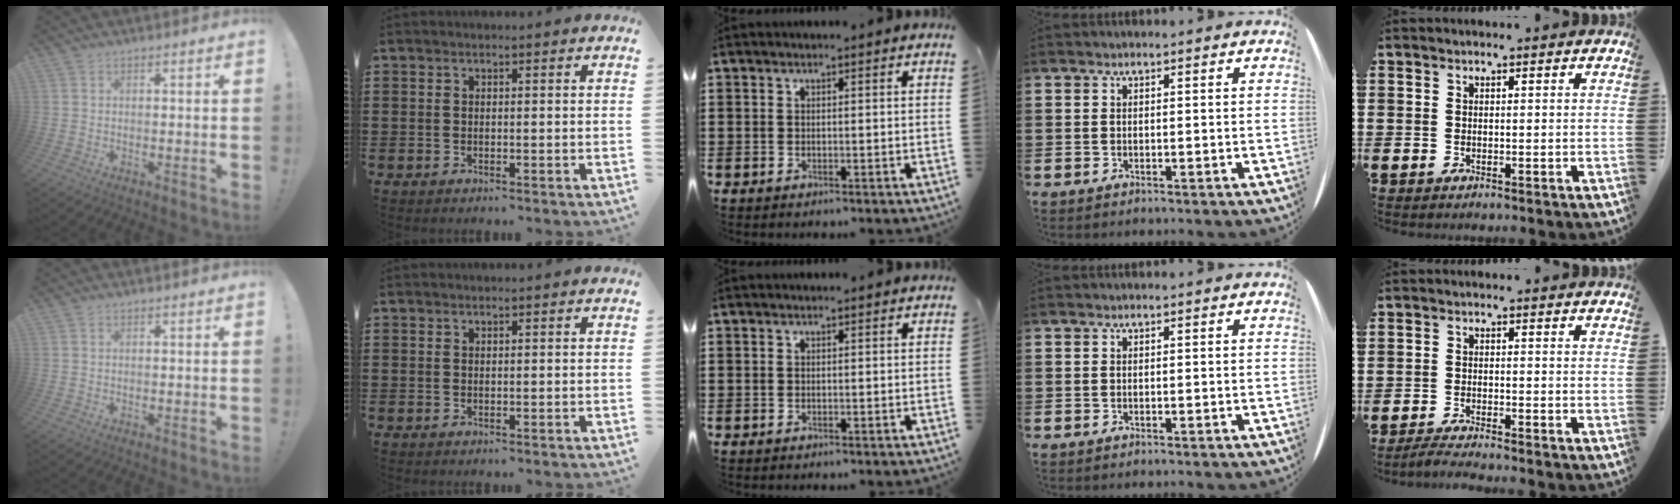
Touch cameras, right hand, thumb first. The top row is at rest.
{"little": {"total": 1.8, "force": [-1.6, -0.2, 0.7], "torque": [-0.010, 0.005, -0.032]}}